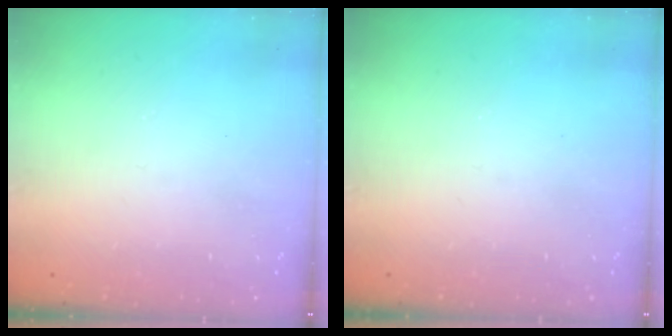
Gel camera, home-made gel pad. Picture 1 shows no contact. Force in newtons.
{"total": 0.0}